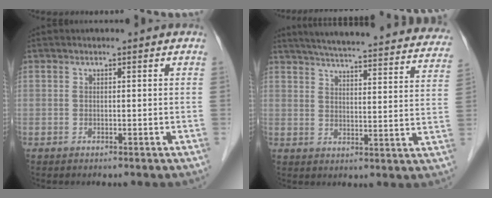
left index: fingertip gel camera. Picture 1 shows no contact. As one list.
[{"total": 31.7, "force": [29.0, 4.0, 12.3], "torque": [-0.191, -0.048, 0.346]}]